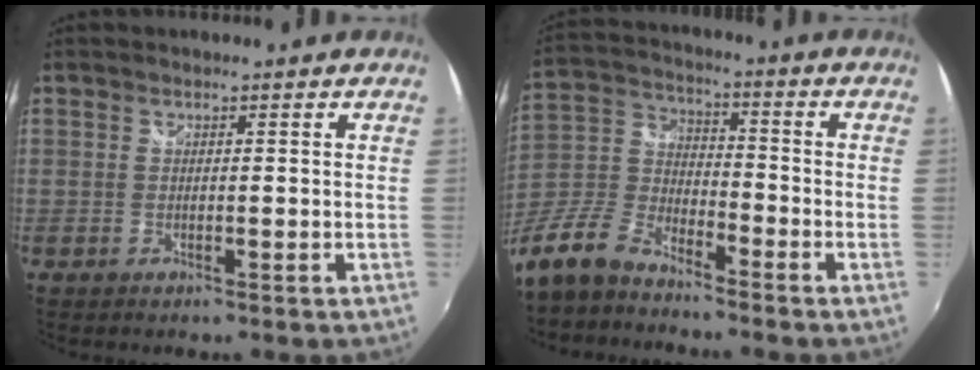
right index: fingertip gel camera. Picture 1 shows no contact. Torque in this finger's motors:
{"motor_torque": [0.32, -0.42, 0.15, 0.04]}